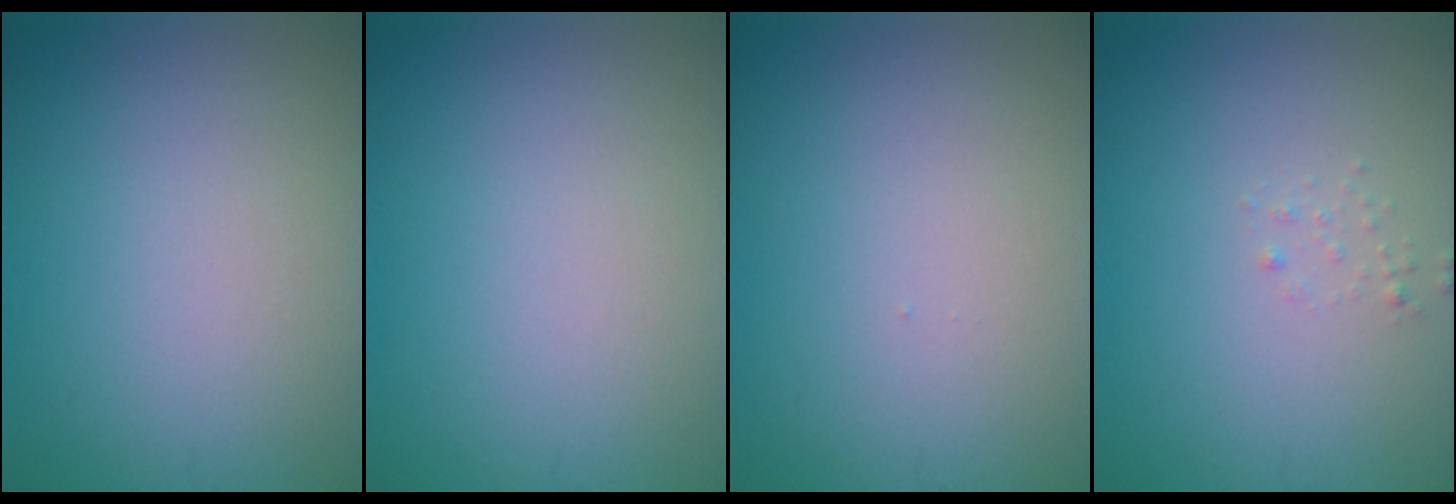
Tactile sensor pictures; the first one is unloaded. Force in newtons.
{"total": 0.0}
{"total": 0.0}
{"total": 0.6, "press": 0.6, "slide": 0.1}